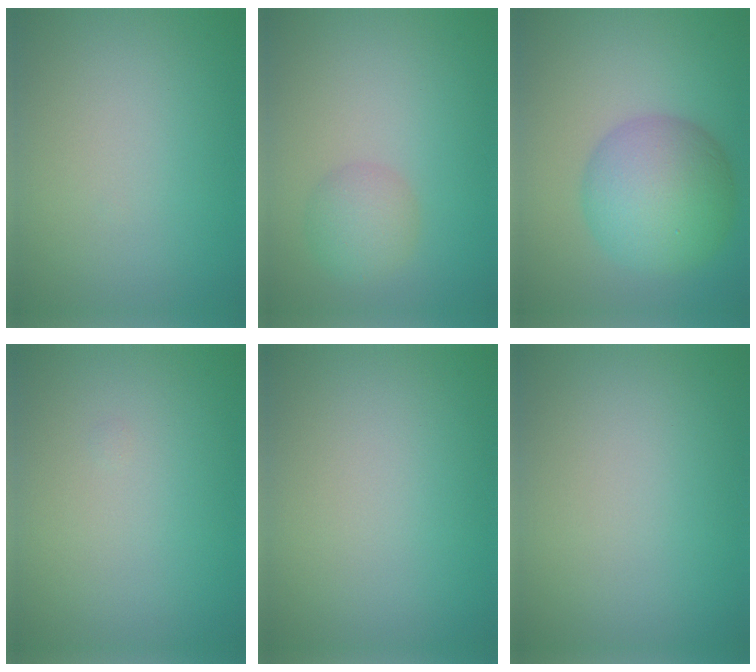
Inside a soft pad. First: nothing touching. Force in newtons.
{"total": 2.5, "press": 2.5, "slide": 0.0}
{"total": 7.5, "press": 7.5, "slide": 0.2}
{"total": 0.0}
{"total": 0.0}
{"total": 0.0}